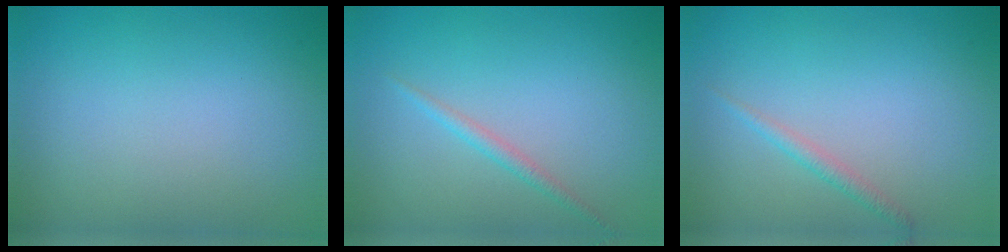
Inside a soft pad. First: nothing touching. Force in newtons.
{"total": 1.2, "press": 1.2, "slide": 0.0}
{"total": 1.2, "press": 1.2, "slide": 0.0}